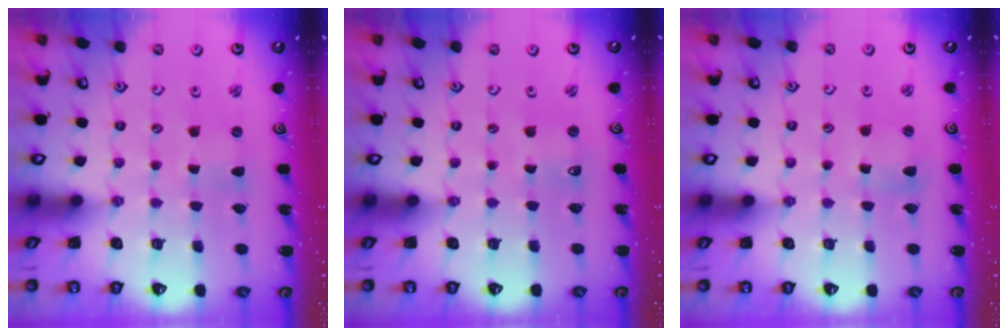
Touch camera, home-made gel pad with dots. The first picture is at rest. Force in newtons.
{"total": 1.2, "press": 1.2, "slide": 0.1}
{"total": 2.5, "press": 2.5, "slide": 0.3}